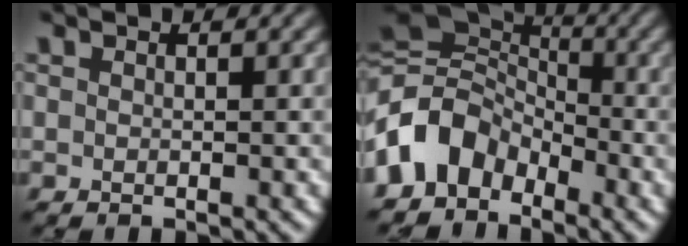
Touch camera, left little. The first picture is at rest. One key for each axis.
{"total": 7.8, "fx": -3.5, "fy": 5.7, "fz": 4.0, "tx": -0.061, "ty": 0.009, "tz": -0.084}